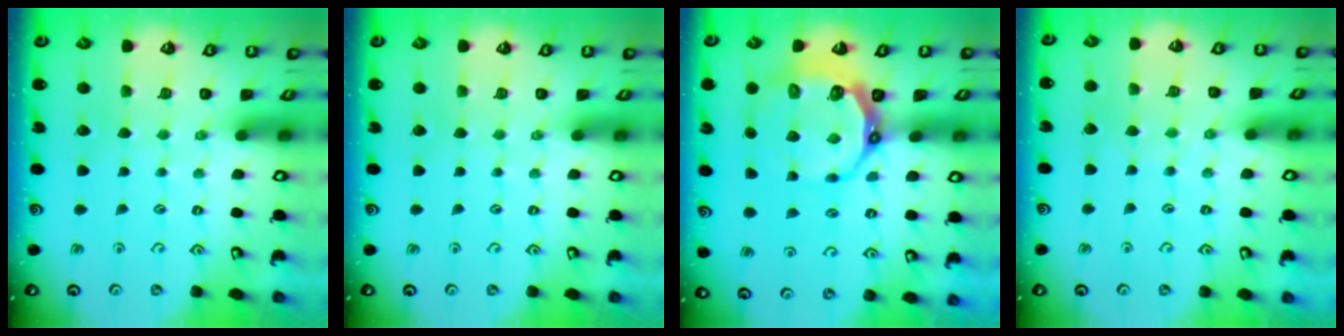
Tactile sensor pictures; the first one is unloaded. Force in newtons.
{"total": 0.0}
{"total": 10.0, "press": 9.1, "slide": 4.2}
{"total": 2.6, "press": 2.6, "slide": 0.3}